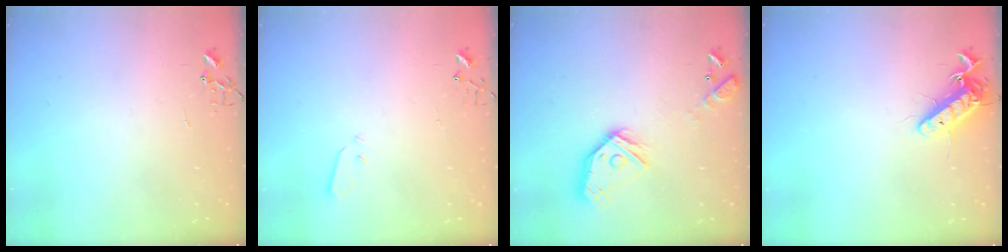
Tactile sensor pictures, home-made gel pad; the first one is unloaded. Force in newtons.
{"total": 2.9, "press": 2.9, "slide": 0.1}
{"total": 15.8, "press": 15.7, "slide": 1.5}
{"total": 12.9, "press": 12.6, "slide": 2.5}